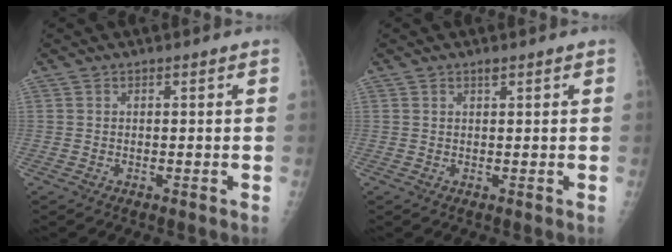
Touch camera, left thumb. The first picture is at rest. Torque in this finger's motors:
{"motor_torque": [0.42, -0.26, 0.06, -0.10, 0.02]}